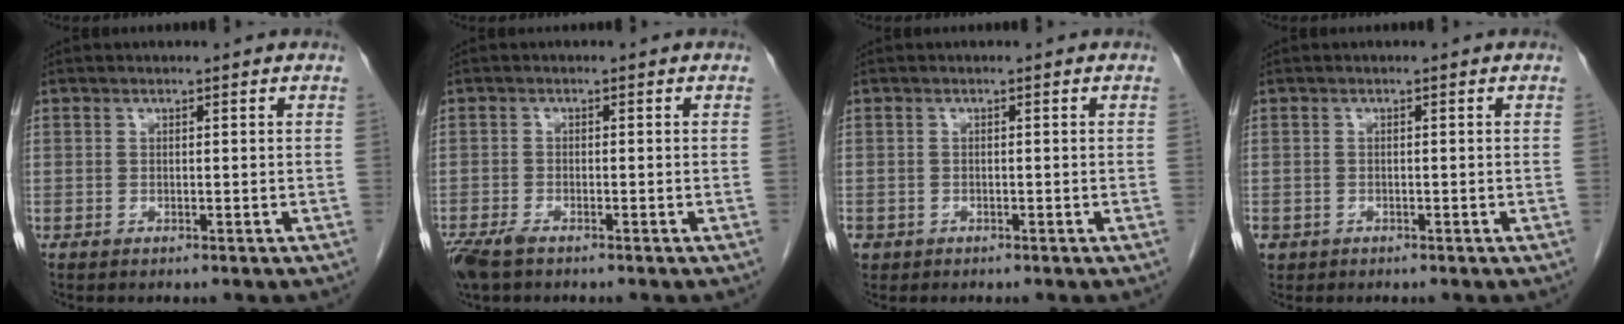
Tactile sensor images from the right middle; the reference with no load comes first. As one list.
[{"total": 4.4, "force": [-3.2, 1.4, 2.6], "torque": [-0.056, -0.011, -0.058]}, {"total": 1.7, "force": [-1.0, 1.3, 0.4], "torque": [-0.014, 0.000, -0.015]}, {"total": 1.8, "force": [-1.0, 1.4, 0.4], "torque": [-0.015, 0.000, -0.015]}]